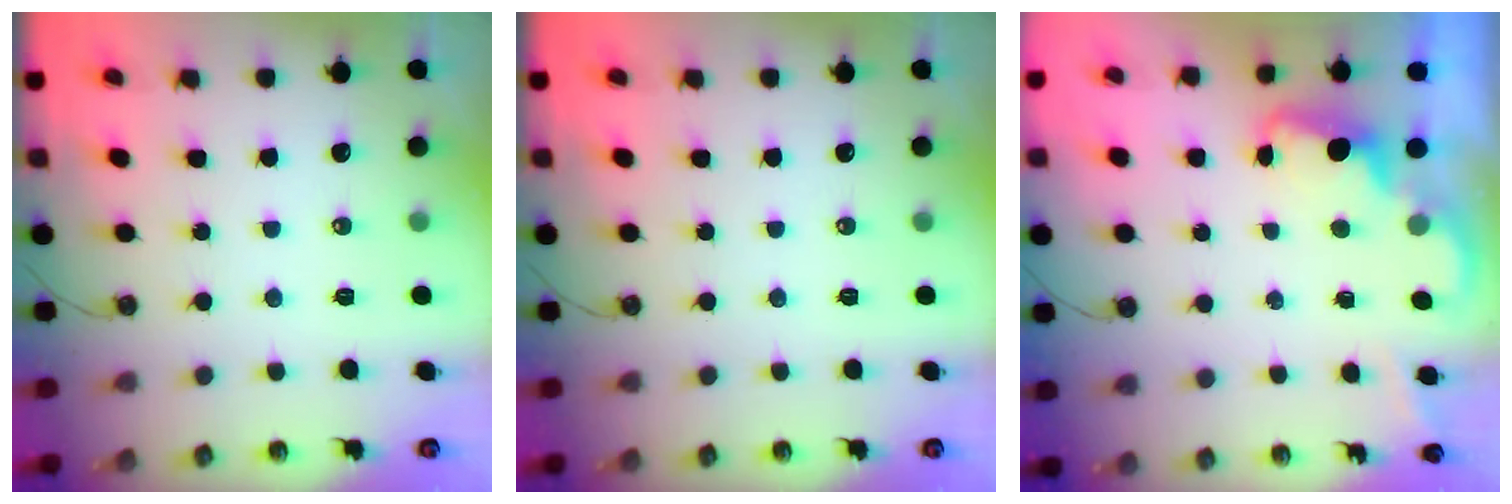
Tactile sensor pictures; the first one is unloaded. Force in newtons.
{"total": 0.0}
{"total": 1.9, "press": 1.9, "slide": 0.6}